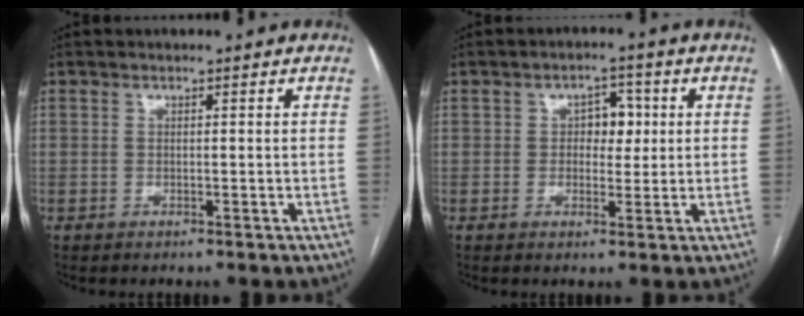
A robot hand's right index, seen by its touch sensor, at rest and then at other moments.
{"total": 4.2, "force": [0.6, 2.7, 3.2], "torque": [-0.043, 0.012, 0.011]}